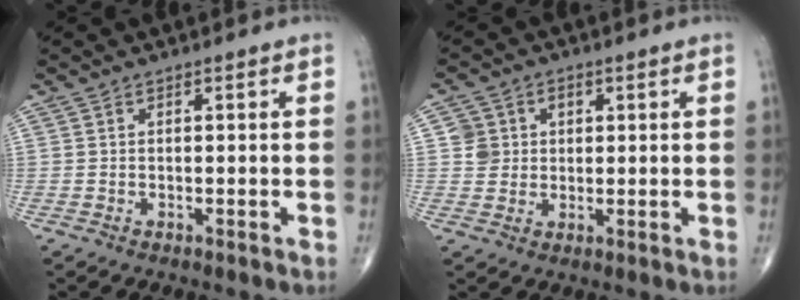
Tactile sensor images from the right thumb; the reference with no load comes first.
{"total": 4.9, "force": [1.1, 4.7, 0.9], "torque": [0.016, 0.001, 0.016]}